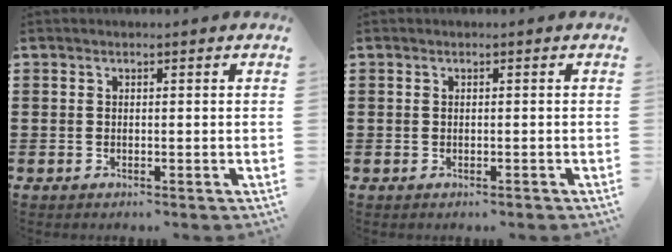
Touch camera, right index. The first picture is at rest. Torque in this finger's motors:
{"motor_torque": [0.29, 0.63, 0.00, 0.01]}